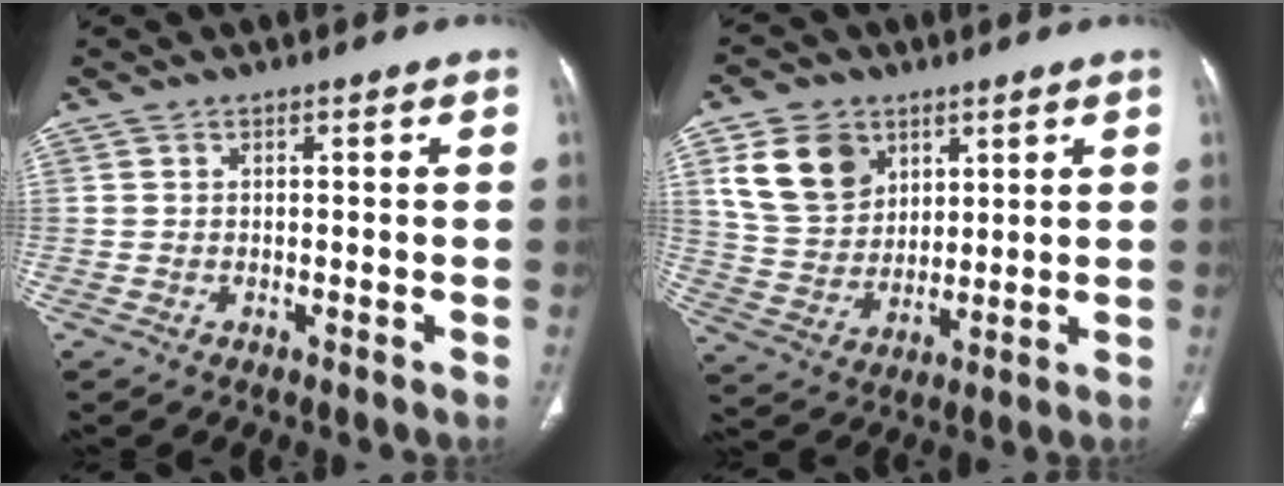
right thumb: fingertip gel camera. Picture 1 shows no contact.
{"total": 12.6, "force": [5.7, 9.5, 6.0], "torque": [-0.087, -0.017, 0.119]}